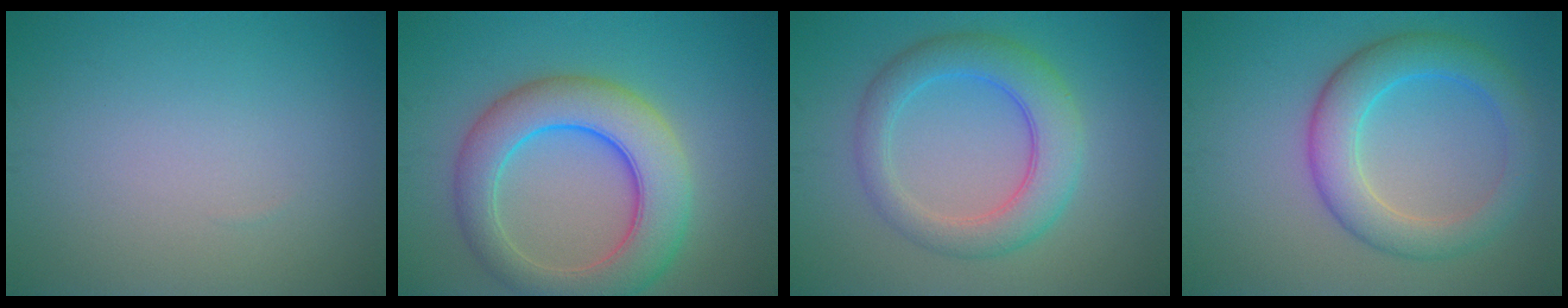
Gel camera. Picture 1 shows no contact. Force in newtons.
{"total": 8.2, "press": 8.2, "slide": 0.2}
{"total": 5.4, "press": 5.4, "slide": 0.3}
{"total": 5.5, "press": 5.5, "slide": 0.3}